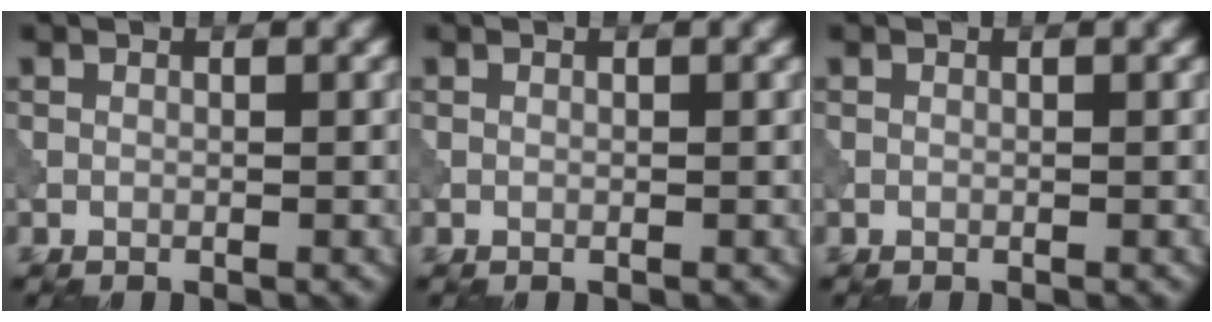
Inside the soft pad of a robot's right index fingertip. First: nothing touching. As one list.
[{"total": 0.0}, {"total": 0.0}]